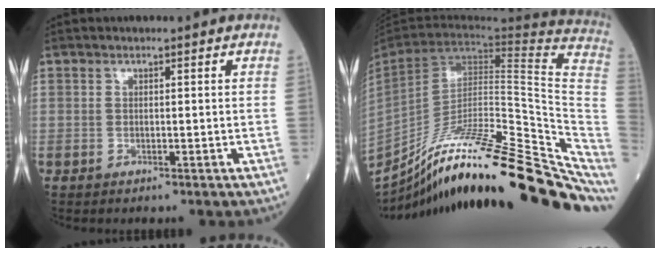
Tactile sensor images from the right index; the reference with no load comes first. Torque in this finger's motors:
{"motor_torque": [-0.47, -1.67, 0.54, 0.12]}